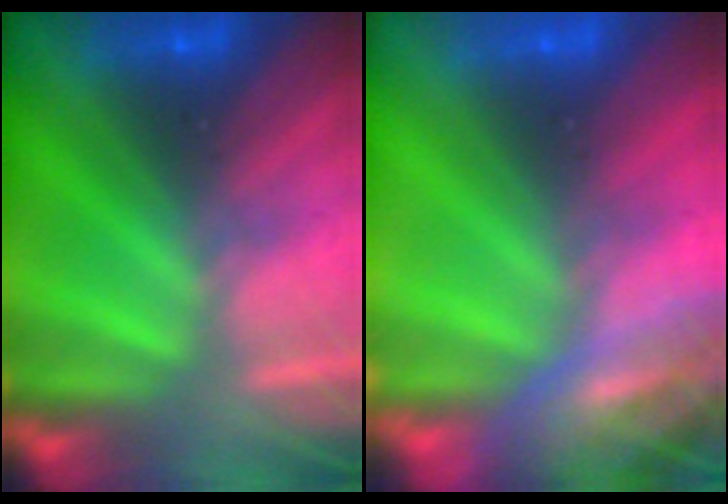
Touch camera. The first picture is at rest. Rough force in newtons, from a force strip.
{"total": 7.5}